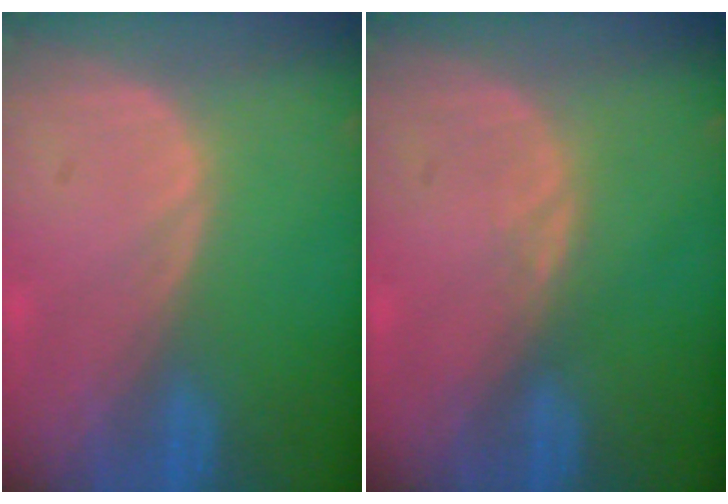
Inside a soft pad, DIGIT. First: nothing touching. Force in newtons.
{"total": 0.5, "press": 0.5, "slide": 0.1}